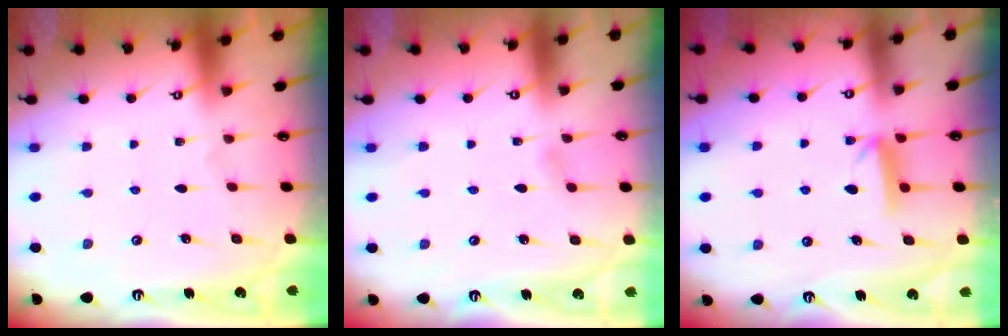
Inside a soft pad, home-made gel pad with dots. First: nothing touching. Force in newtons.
{"total": 2.3, "press": 2.3, "slide": 0.3}
{"total": 6.2, "press": 6.2, "slide": 0.6}